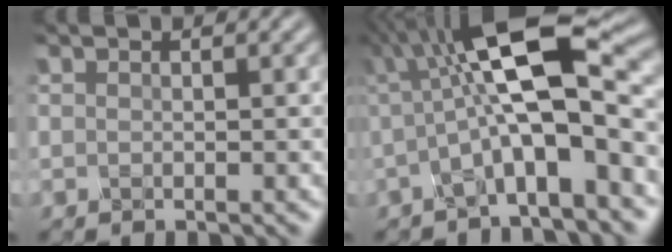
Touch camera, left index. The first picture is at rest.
{"total": 10.6, "force": [0.8, 3.0, 10.1], "torque": [-0.161, 0.016, 0.005]}